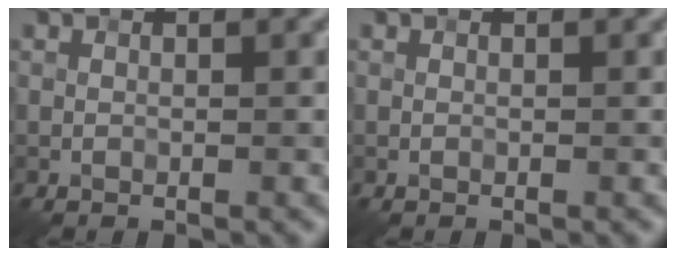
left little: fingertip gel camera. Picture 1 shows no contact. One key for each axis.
{"total": 0.0}